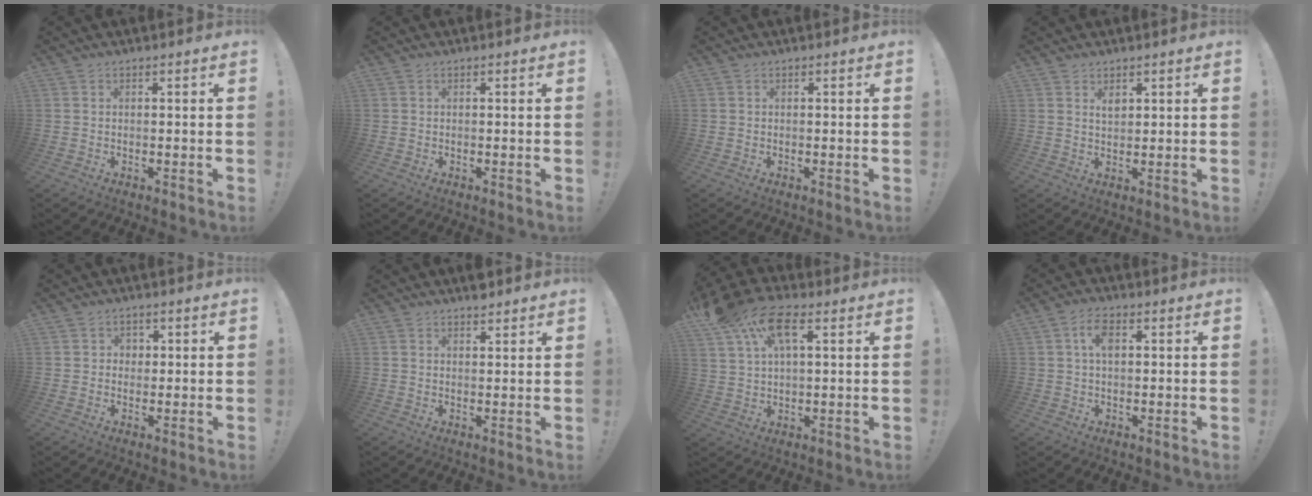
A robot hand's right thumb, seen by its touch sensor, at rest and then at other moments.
{"total": 0.0}
{"total": 0.0}
{"total": 2.3, "force": [1.6, 1.2, 1.1], "torque": [-0.002, -0.013, 0.024]}
{"total": 2.4, "force": [0.3, 2.3, 0.6], "torque": [-0.015, 0.003, 0.005]}
{"total": 2.6, "force": [2.2, 0.9, 1.0], "torque": [-0.001, -0.013, 0.037]}
{"total": 14.4, "force": [7.3, 7.3, 10.1], "torque": [-0.196, -0.020, 0.130]}
{"total": 5.6, "force": [1.6, 3.3, 4.3], "torque": [-0.070, 0.004, 0.027]}